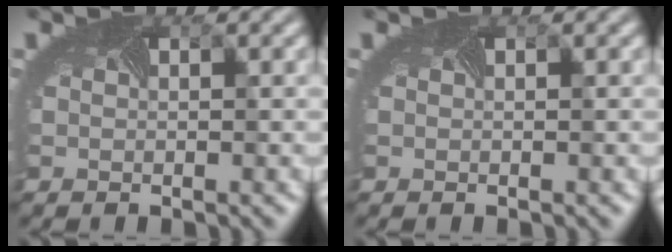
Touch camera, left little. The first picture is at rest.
{"total": 0.0}